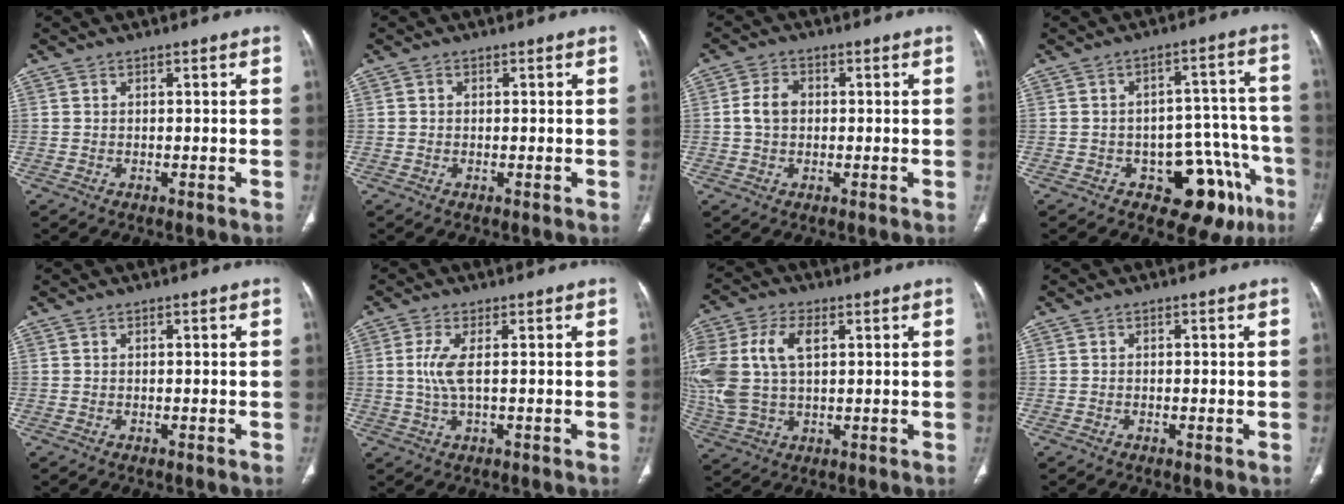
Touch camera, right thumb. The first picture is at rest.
{"total": 0.6, "force": [0.0, 0.6, 0.3], "torque": [-0.001, 0.002, -0.001]}
{"total": 4.4, "force": [0.1, 3.3, 3.0], "torque": [-0.053, 0.012, -0.003]}
{"total": 14.3, "force": [-7.5, 8.0, 9.2], "torque": [-0.060, 0.070, -0.093]}
{"total": 0.0}
{"total": 4.6, "force": [0.5, 1.2, 4.4], "torque": [-0.118, -0.002, 0.011]}
{"total": 14.6, "force": [3.1, 8.6, 11.4], "torque": [-0.272, 0.013, 0.065]}
{"total": 0.0}